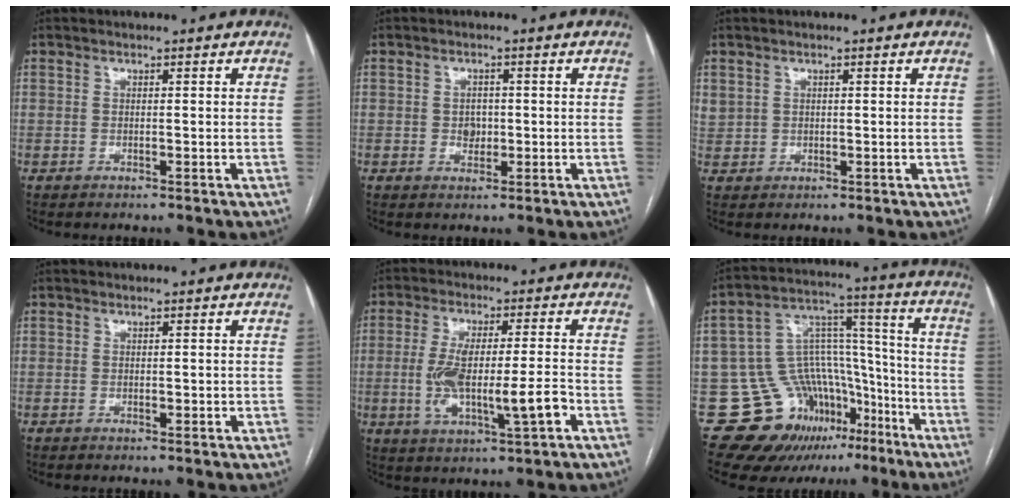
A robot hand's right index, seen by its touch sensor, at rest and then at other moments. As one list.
[{"total": 2.4, "force": [-0.1, 1.9, 1.4], "torque": [-0.018, 0.003, 0.001]}, {"total": 2.3, "force": [1.1, 1.9, 0.4], "torque": [-0.001, 0.009, 0.024]}, {"total": 1.1, "force": [0.0, 0.6, 0.9], "torque": [-0.012, 0.000, 0.001]}, {"total": 11.4, "force": [-2.5, 2.2, 10.8], "torque": [-0.205, 0.004, -0.035]}, {"total": 19.6, "force": [-11.4, 14.1, 7.5], "torque": [-0.119, 0.105, -0.161]}]